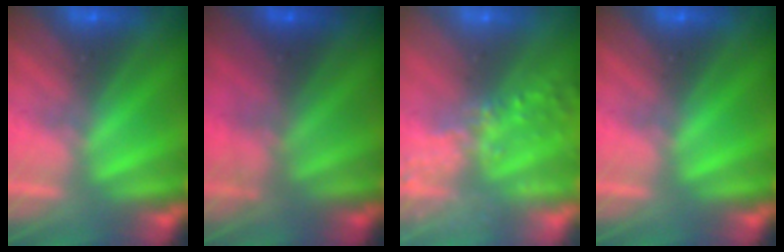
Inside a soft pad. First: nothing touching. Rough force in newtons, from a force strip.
{"total": 2.8}
{"total": 6.7}
{"total": 0.0}